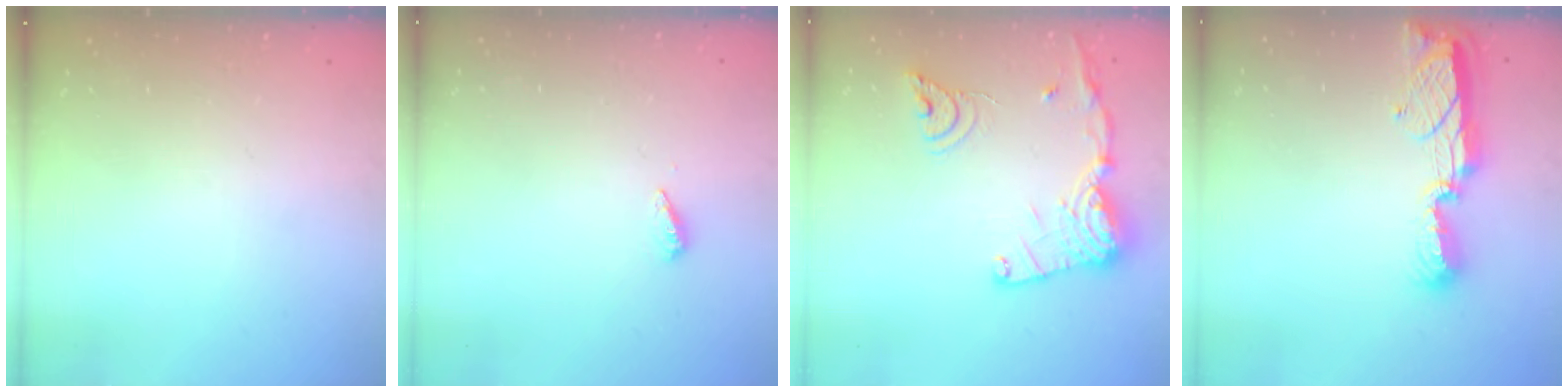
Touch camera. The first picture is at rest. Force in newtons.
{"total": 3.5, "press": 3.5, "slide": 0.3}
{"total": 17.9, "press": 17.8, "slide": 1.6}
{"total": 9.9, "press": 9.7, "slide": 2.0}